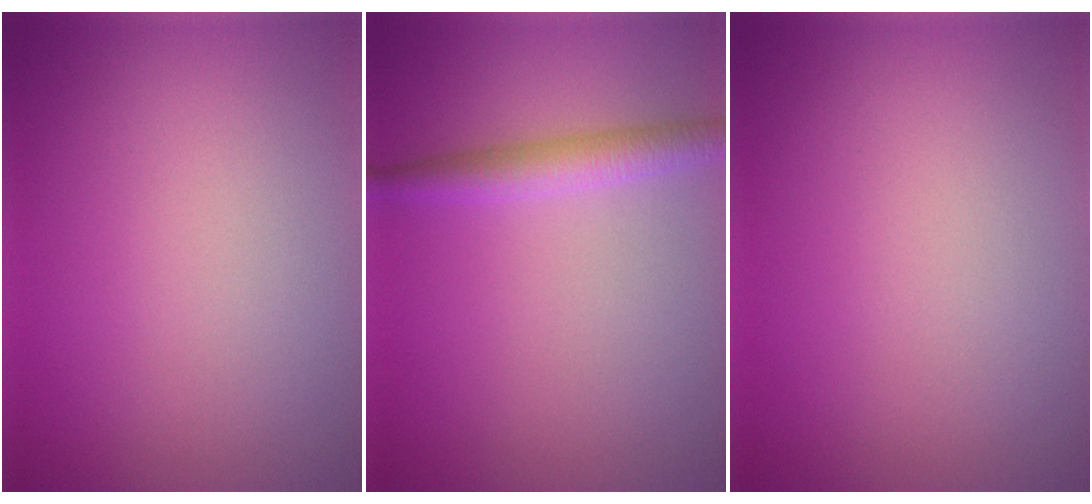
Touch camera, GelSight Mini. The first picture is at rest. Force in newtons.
{"total": 2.6, "press": 2.6, "slide": 0.0}
{"total": 0.0}